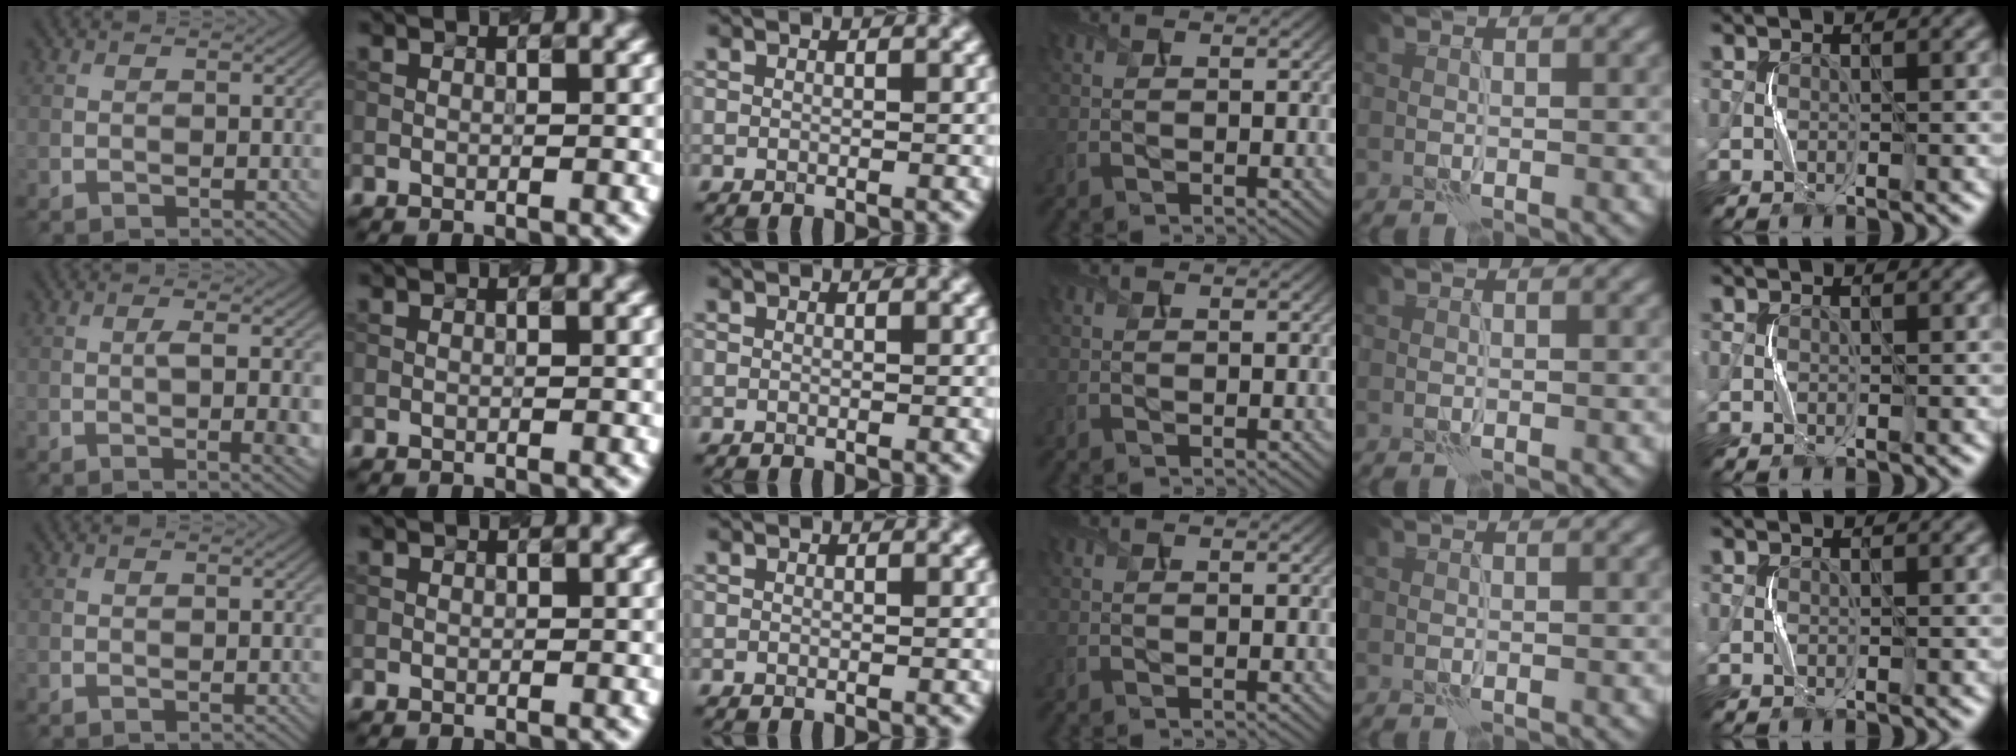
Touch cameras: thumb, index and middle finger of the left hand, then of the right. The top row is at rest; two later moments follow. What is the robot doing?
{"motion": "squeeze", "object": "stress ball aka squeeze ball"}